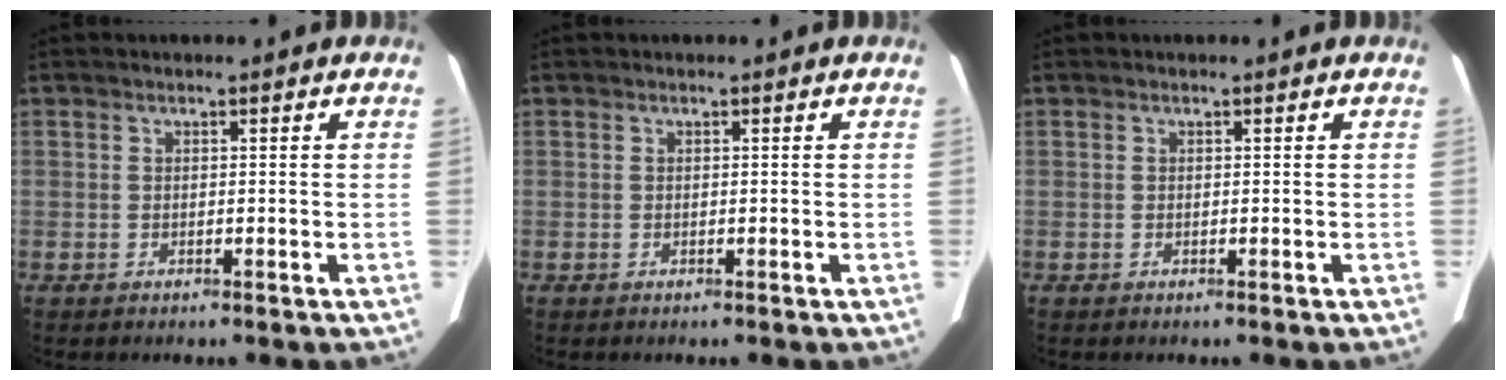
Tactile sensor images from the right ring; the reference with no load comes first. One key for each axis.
{"total": 0.0}
{"total": 0.0}